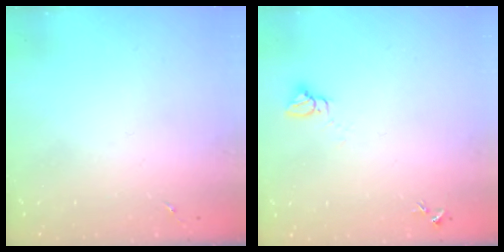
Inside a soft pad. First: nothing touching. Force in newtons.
{"total": 2.8, "press": 2.8, "slide": 0.1}